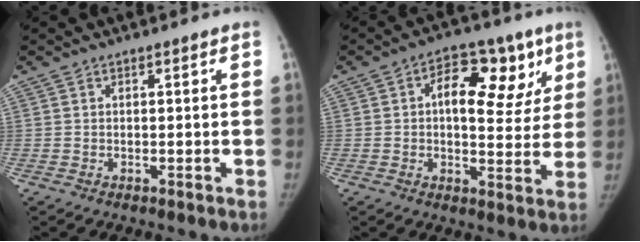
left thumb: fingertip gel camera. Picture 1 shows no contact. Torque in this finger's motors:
{"motor_torque": [0.03, 0.08, 0.48, -0.04, 0.16]}